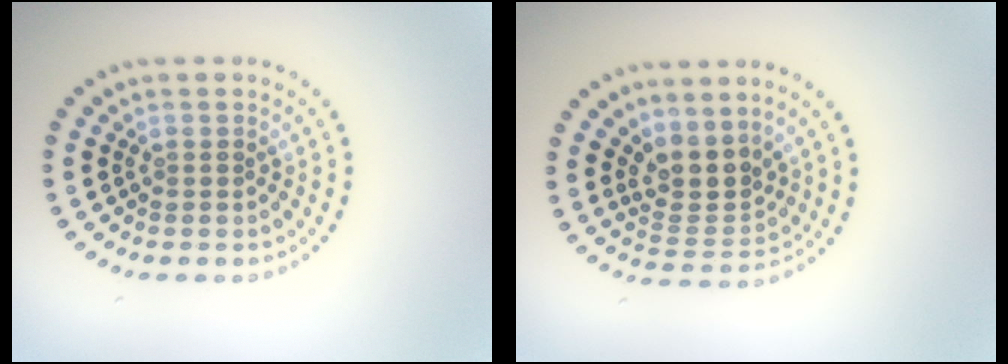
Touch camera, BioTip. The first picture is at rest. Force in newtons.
{"total": 3.2, "press": 2.5, "slide": 2.0}